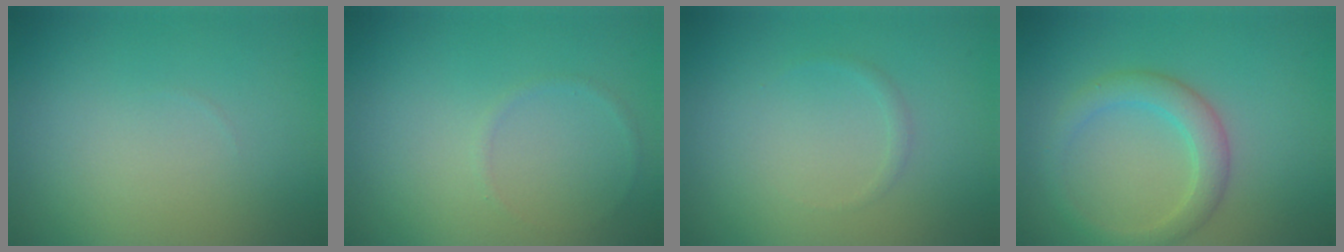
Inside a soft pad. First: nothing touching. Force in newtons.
{"total": 0.6, "press": 0.6, "slide": 0.1}
{"total": 0.6, "press": 0.6, "slide": 0.1}
{"total": 3.0, "press": 3.0, "slide": 0.1}